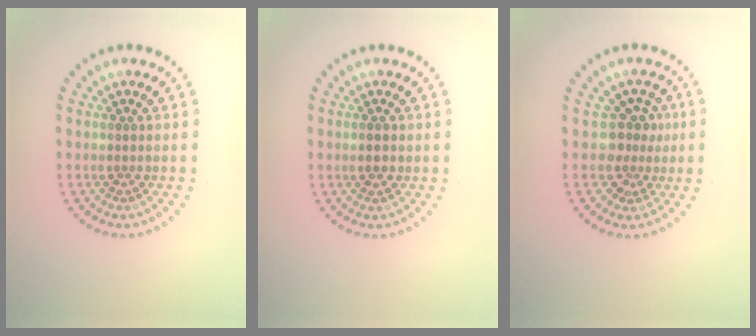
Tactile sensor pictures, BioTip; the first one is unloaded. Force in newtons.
{"total": 1.9, "press": 1.9, "slide": 0.1}
{"total": 2.6, "press": 2.0, "slide": 1.8}